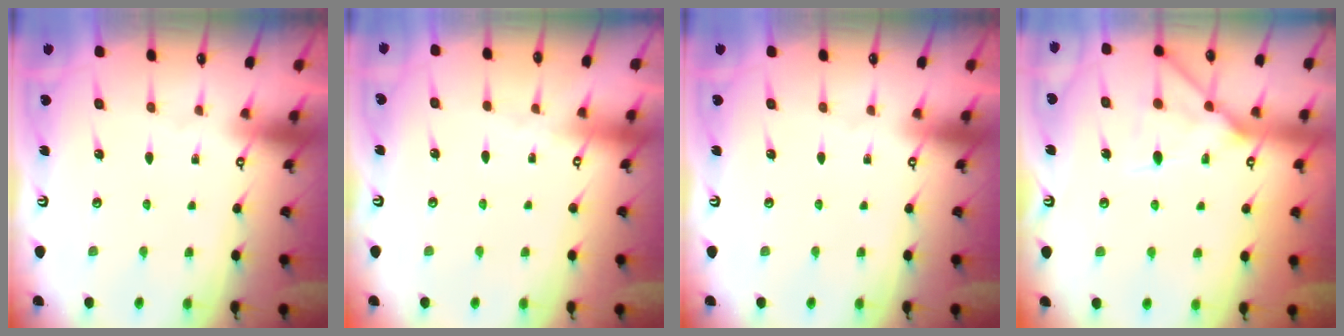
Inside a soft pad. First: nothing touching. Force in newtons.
{"total": 0.7, "press": 0.6, "slide": 0.3}
{"total": 0.0}
{"total": 13.5, "press": 13.5, "slide": 1.2}